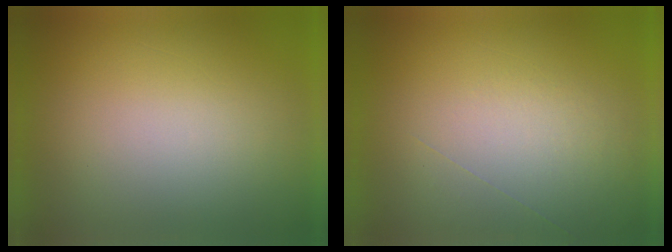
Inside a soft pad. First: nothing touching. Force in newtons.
{"total": 1.0}